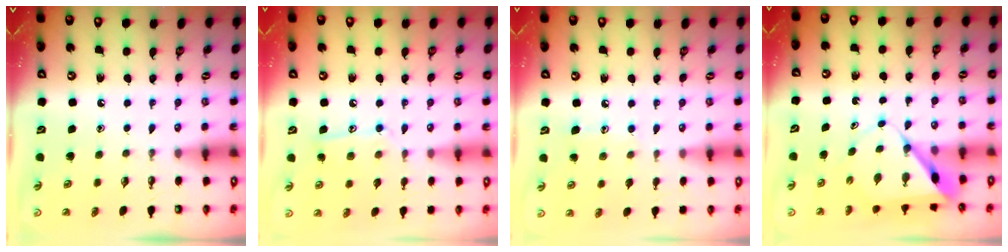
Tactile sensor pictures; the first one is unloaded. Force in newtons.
{"total": 10.8, "press": 10.7, "slide": 0.5}
{"total": 6.7, "press": 6.7, "slide": 0.1}
{"total": 7.8, "press": 7.8, "slide": 0.7}